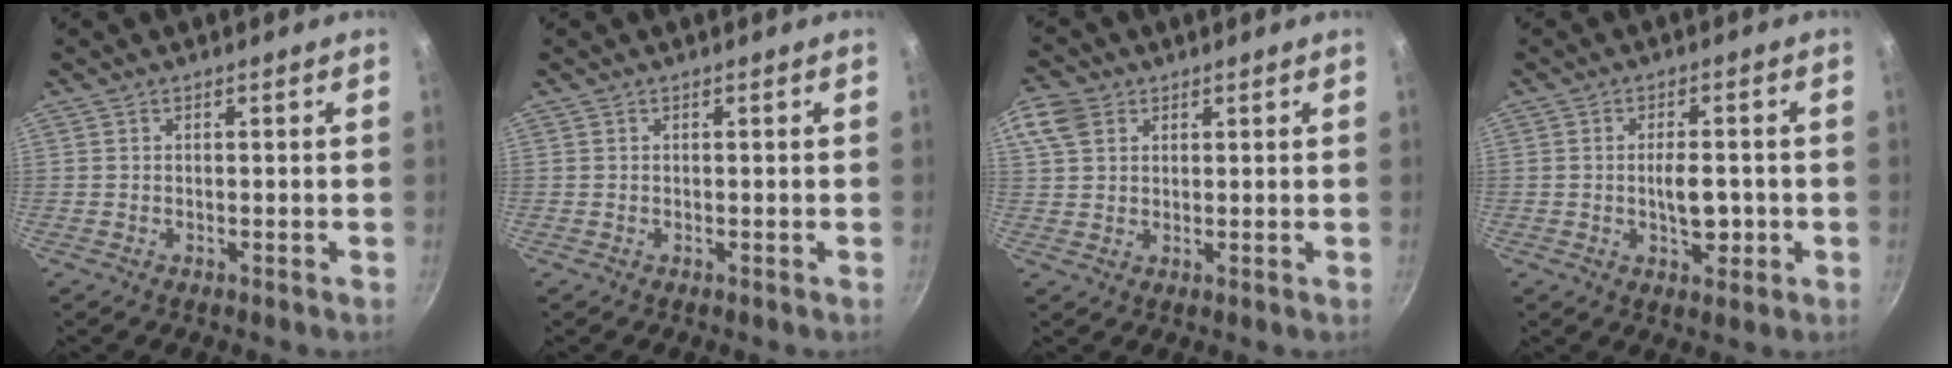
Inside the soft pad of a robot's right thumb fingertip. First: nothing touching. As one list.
[{"total": 0.0}, {"total": 6.7, "force": [2.9, 5.0, 3.4], "torque": [-0.059, 0.000, 0.050]}, {"total": 5.8, "force": [-0.9, 2.9, 4.9], "torque": [-0.060, 0.003, -0.012]}]